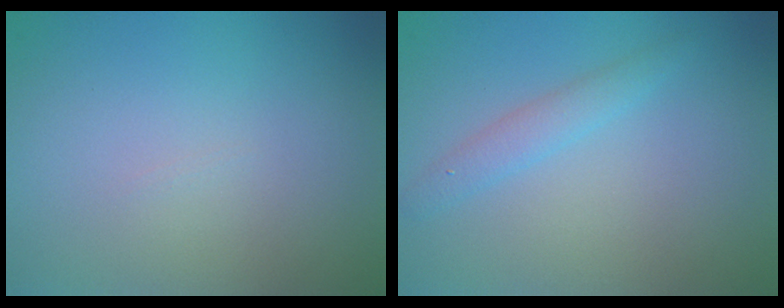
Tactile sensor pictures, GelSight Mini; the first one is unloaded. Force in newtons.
{"total": 1.6, "press": 1.6, "slide": 0.1}